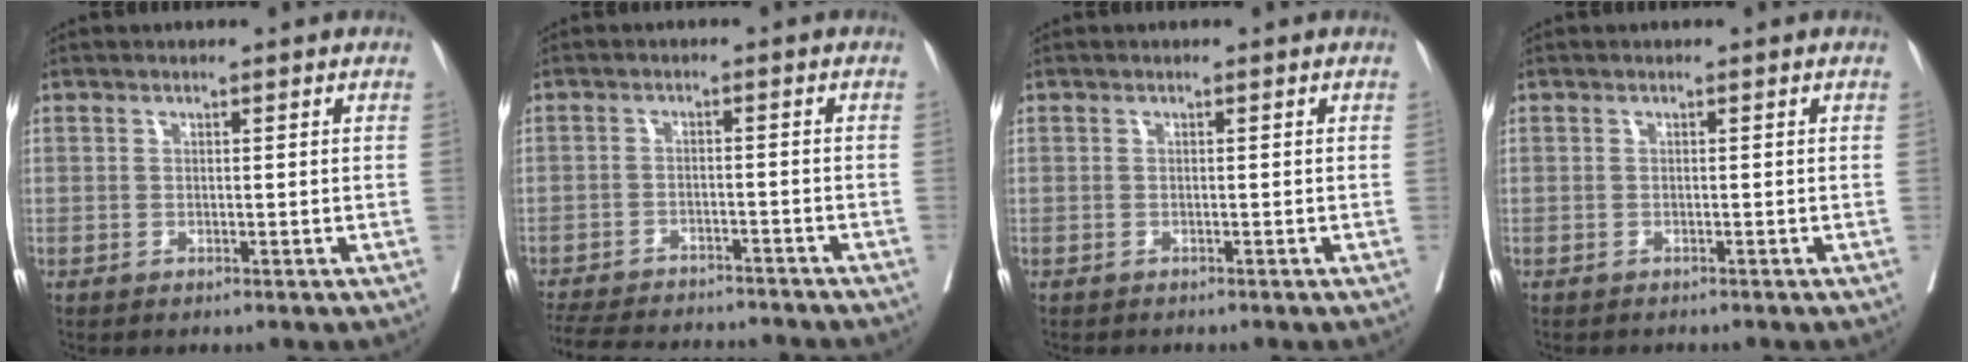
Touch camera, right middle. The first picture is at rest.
{"total": 16.4, "force": [-15.0, 3.2, 5.8], "torque": [-0.134, -0.017, -0.208]}
{"total": 0.9, "force": [-0.9, 0.3, 0.2], "torque": [-0.008, -0.002, -0.013]}
{"total": 1.4, "force": [-1.2, 0.5, 0.3], "torque": [-0.011, -0.002, -0.016]}